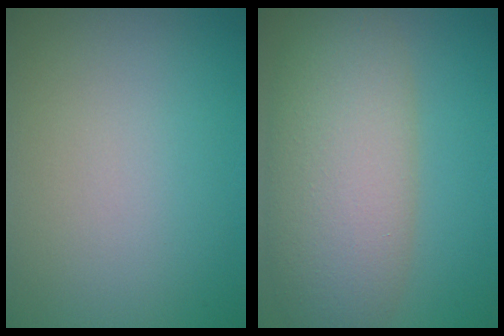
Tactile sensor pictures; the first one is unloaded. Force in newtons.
{"total": 8.3, "press": 8.3, "slide": 0.5}